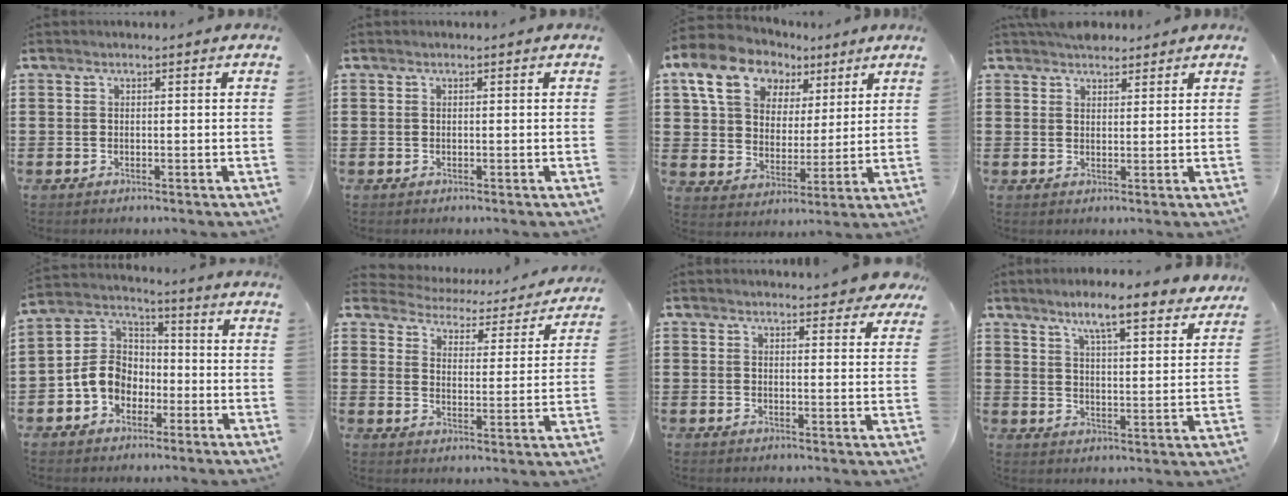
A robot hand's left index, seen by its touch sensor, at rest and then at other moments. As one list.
[{"total": 0.0}, {"total": 12.0, "force": [7.0, 8.5, 4.8], "torque": [-0.107, -0.014, 0.131]}, {"total": 3.0, "force": [2.8, 1.0, 0.3], "torque": [-0.013, 0.001, 0.055]}, {"total": 7.6, "force": [-2.5, 6.3, 3.4], "torque": [-0.108, 0.010, -0.058]}, {"total": 2.8, "force": [2.8, 0.5, -0.2], "torque": [-0.022, -0.028, 0.039]}, {"total": 3.8, "force": [3.6, 0.5, 1.3], "torque": [-0.020, -0.011, 0.063]}, {"total": 7.2, "force": [5.9, 0.6, 4.0], "torque": [-0.081, -0.027, 0.098]}]